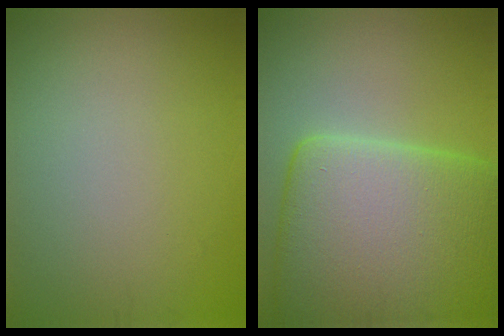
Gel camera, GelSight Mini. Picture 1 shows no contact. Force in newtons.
{"total": 14.8, "press": 14.8, "slide": 1.2}